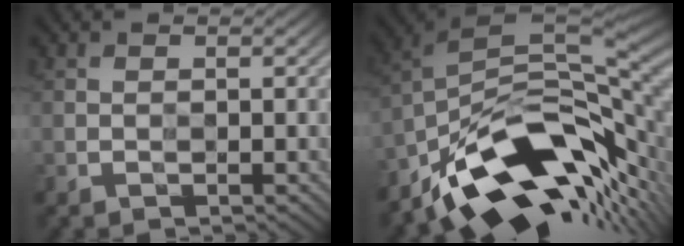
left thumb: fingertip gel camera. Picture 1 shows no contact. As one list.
[{"total": 14.3, "force": [-7.8, 5.3, 10.8], "torque": [-0.190, 0.010, -0.151]}]